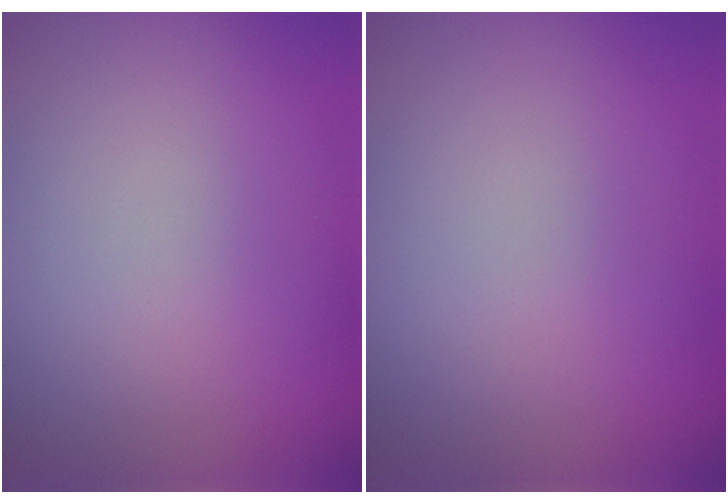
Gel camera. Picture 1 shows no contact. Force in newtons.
{"total": 0.0}